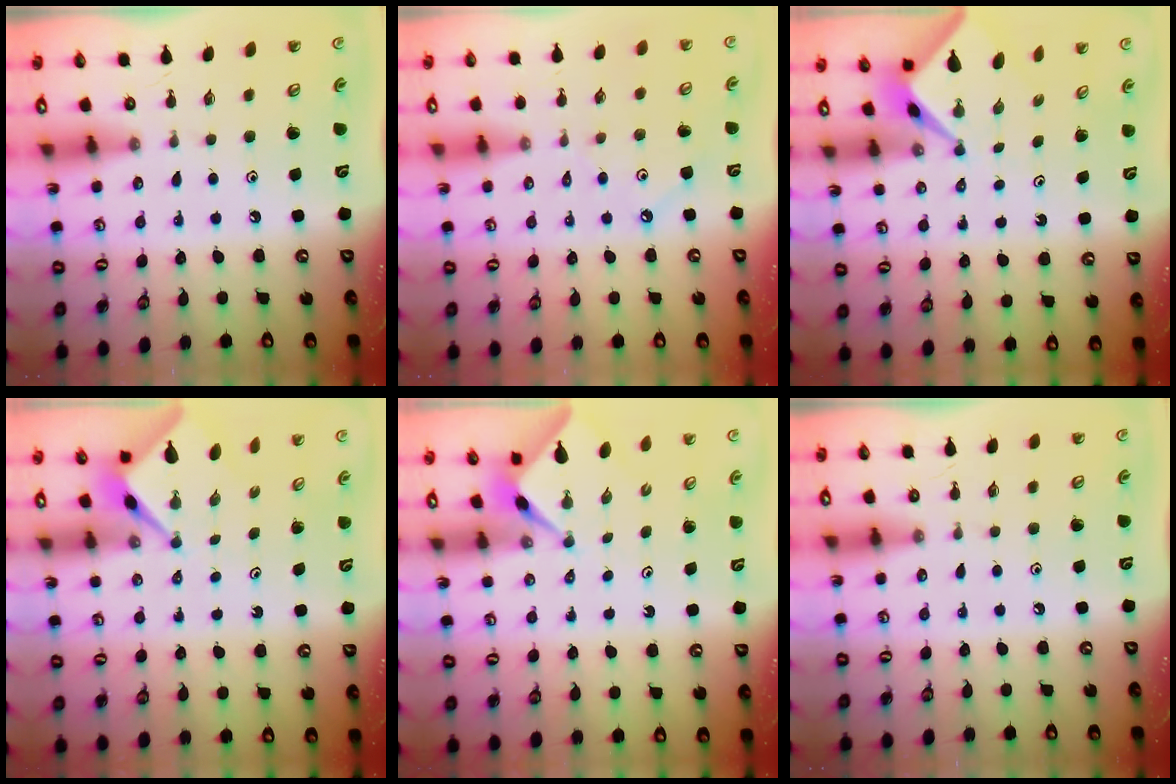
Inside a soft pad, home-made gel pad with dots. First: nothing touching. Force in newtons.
{"total": 2.8, "press": 2.8, "slide": 0.1}
{"total": 2.1, "press": 2.1, "slide": 0.3}
{"total": 2.6, "press": 2.6, "slide": 0.1}
{"total": 2.2, "press": 2.2, "slide": 0.3}
{"total": 0.0}